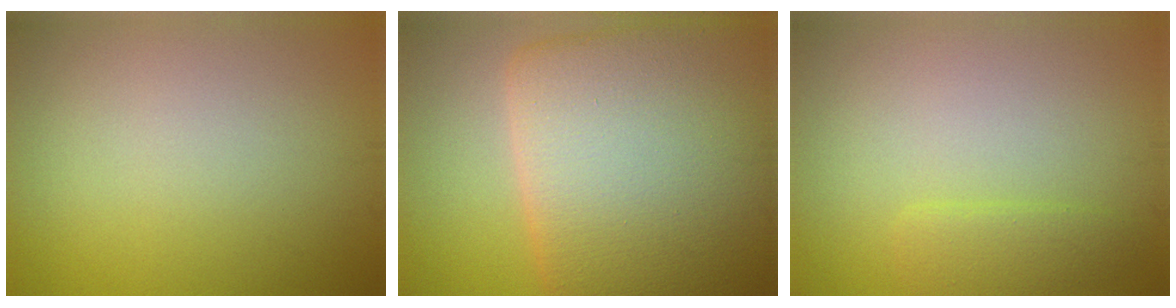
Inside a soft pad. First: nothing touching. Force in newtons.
{"total": 16.8, "press": 16.8, "slide": 0.3}
{"total": 1.8, "press": 1.8, "slide": 0.2}